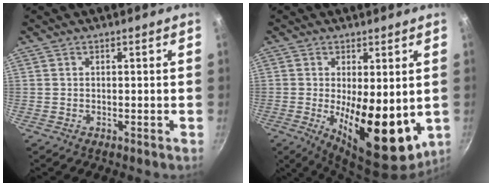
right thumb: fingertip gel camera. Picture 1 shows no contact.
{"total": 16.7, "force": [-2.6, 6.9, 15.0], "torque": [-0.212, -0.035, -0.016]}